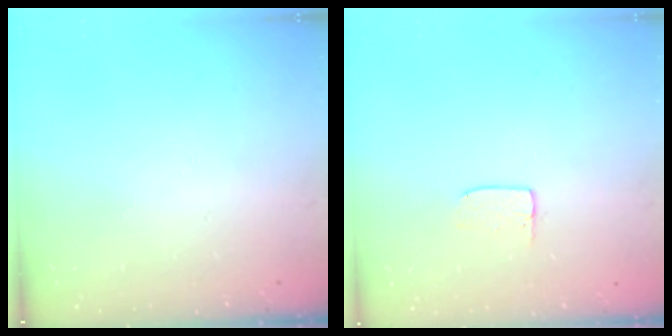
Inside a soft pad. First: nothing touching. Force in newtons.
{"total": 3.4, "press": 3.4, "slide": 0.3}